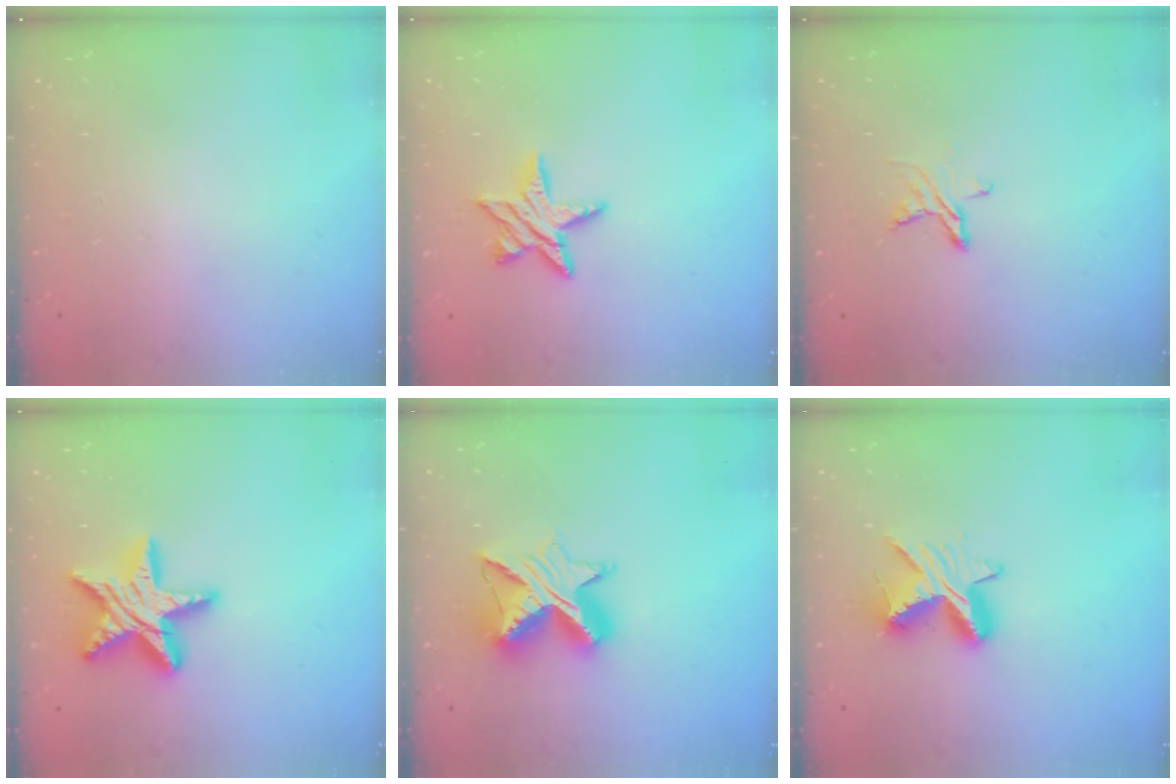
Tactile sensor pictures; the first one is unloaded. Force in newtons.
{"total": 9.3, "press": 9.3, "slide": 0.6}
{"total": 6.6, "press": 6.6, "slide": 0.7}
{"total": 16.3, "press": 16.2, "slide": 1.1}
{"total": 11.8, "press": 11.8, "slide": 0.9}
{"total": 9.7, "press": 9.7, "slide": 0.6}